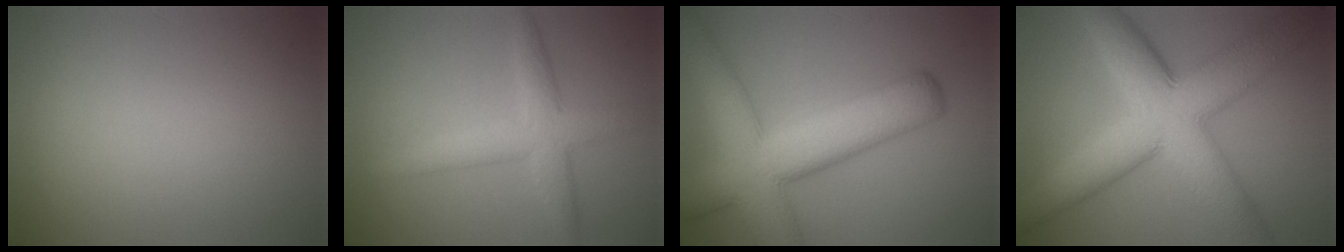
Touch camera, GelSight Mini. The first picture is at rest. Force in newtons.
{"total": 4.3, "press": 4.3, "slide": 0.1}
{"total": 10.8, "press": 10.8, "slide": 0.5}
{"total": 11.6, "press": 11.6, "slide": 0.2}